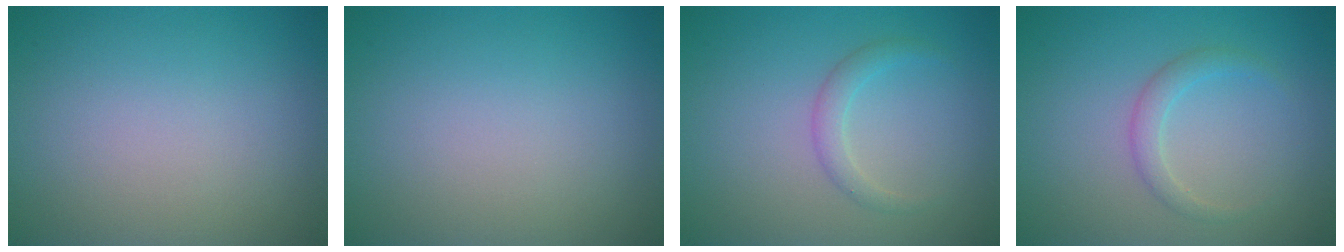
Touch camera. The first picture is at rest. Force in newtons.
{"total": 0.0}
{"total": 1.5, "press": 1.5, "slide": 0.1}
{"total": 1.6, "press": 1.6, "slide": 0.1}